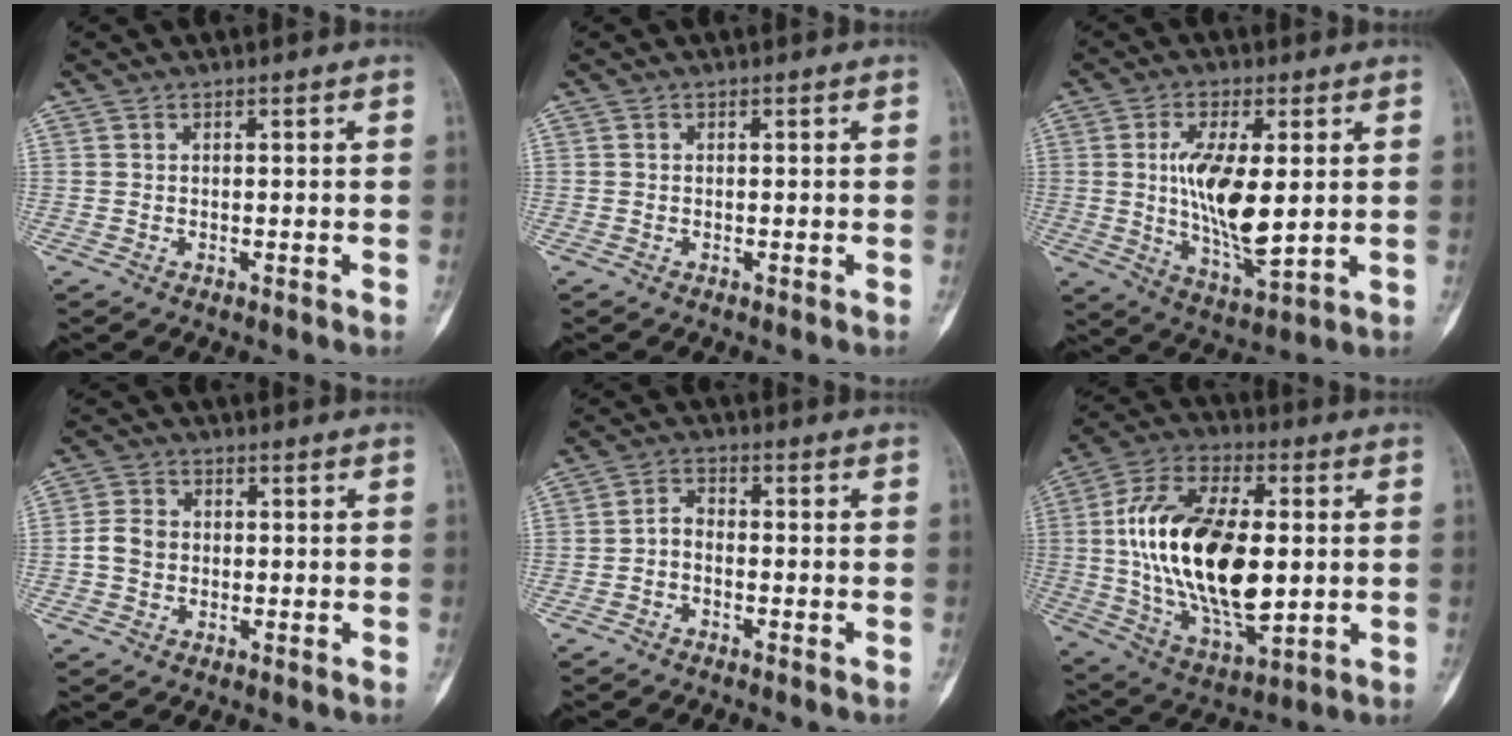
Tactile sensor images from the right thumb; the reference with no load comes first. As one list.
[{"total": 0.0}, {"total": 13.2, "force": [1.2, 4.7, 12.2], "torque": [-0.226, -0.023, 0.031]}, {"total": 4.2, "force": [-0.5, 3.5, 2.2], "torque": [-0.036, 0.012, -0.013]}, {"total": 2.9, "force": [-1.3, 1.7, 1.9], "torque": [-0.031, 0.021, -0.033]}, {"total": 24.6, "force": [0.9, 12.5, 21.2], "torque": [-0.389, -0.003, 0.022]}]